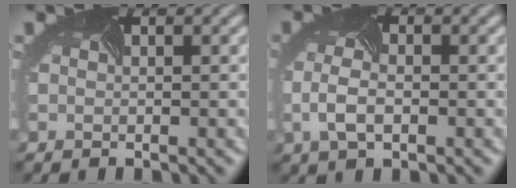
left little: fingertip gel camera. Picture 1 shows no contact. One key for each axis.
{"total": 2.6, "fx": -1.1, "fy": 1.2, "fz": 2.0, "tx": -0.060, "ty": -0.005, "tz": -0.014}